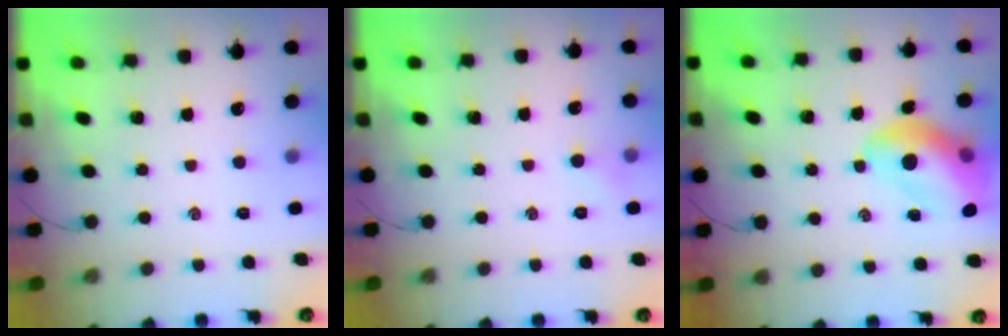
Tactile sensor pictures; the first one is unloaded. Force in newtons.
{"total": 3.2, "press": 3.0, "slide": 1.1}
{"total": 13.6, "press": 12.9, "slide": 4.1}